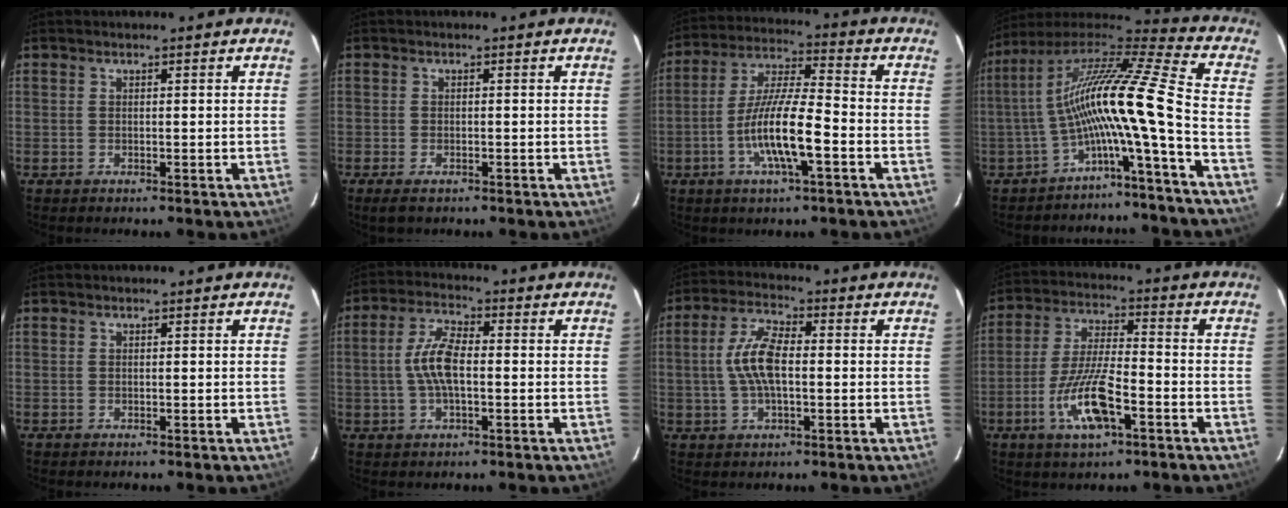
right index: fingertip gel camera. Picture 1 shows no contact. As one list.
[{"total": 2.7, "force": [-1.9, 1.1, 1.7], "torque": [-0.038, -0.008, -0.034]}, {"total": 12.3, "force": [-4.6, 1.9, 11.2], "torque": [-0.224, -0.004, -0.090]}, {"total": 16.1, "force": [-5.4, -1.0, 15.1], "torque": [-0.244, -0.011, -0.102]}, {"total": 0.0}, {"total": 7.3, "force": [-0.8, 2.9, 6.7], "torque": [-0.138, 0.011, -0.016]}, {"total": 8.3, "force": [-0.5, 3.4, 7.6], "torque": [-0.156, 0.012, -0.009]}, {"total": 11.8, "force": [-5.4, 3.4, 9.9], "torque": [-0.206, -0.007, -0.098]}]